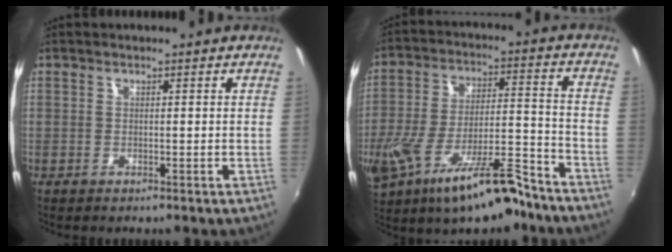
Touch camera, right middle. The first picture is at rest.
{"total": 18.7, "force": [-12.9, 5.0, 12.6], "torque": [-0.235, -0.030, -0.206]}